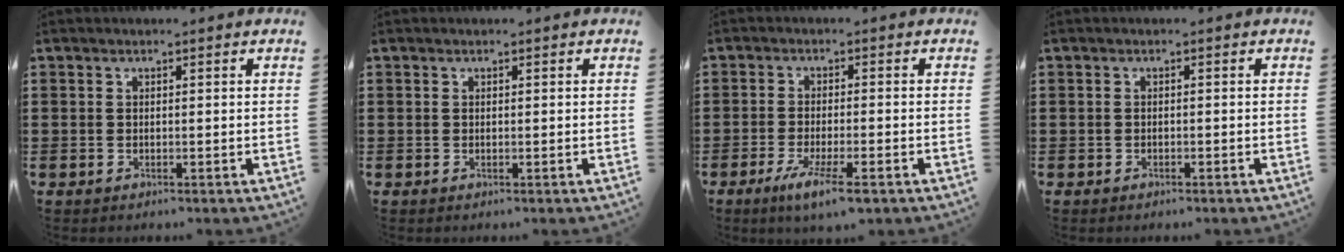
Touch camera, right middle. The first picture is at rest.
{"total": 0.0}
{"total": 5.5, "force": [-3.5, 0.6, 4.2], "torque": [-0.080, -0.012, -0.059]}
{"total": 0.7, "force": [-0.6, 0.3, 0.1], "torque": [-0.004, -0.001, -0.013]}